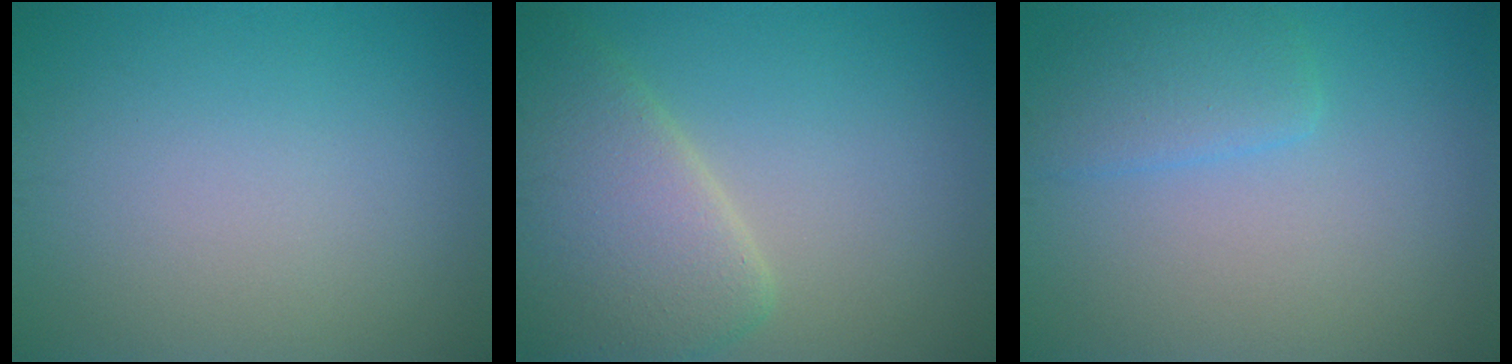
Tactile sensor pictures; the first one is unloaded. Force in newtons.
{"total": 6.4, "press": 6.4, "slide": 0.5}
{"total": 2.7, "press": 2.7, "slide": 0.0}